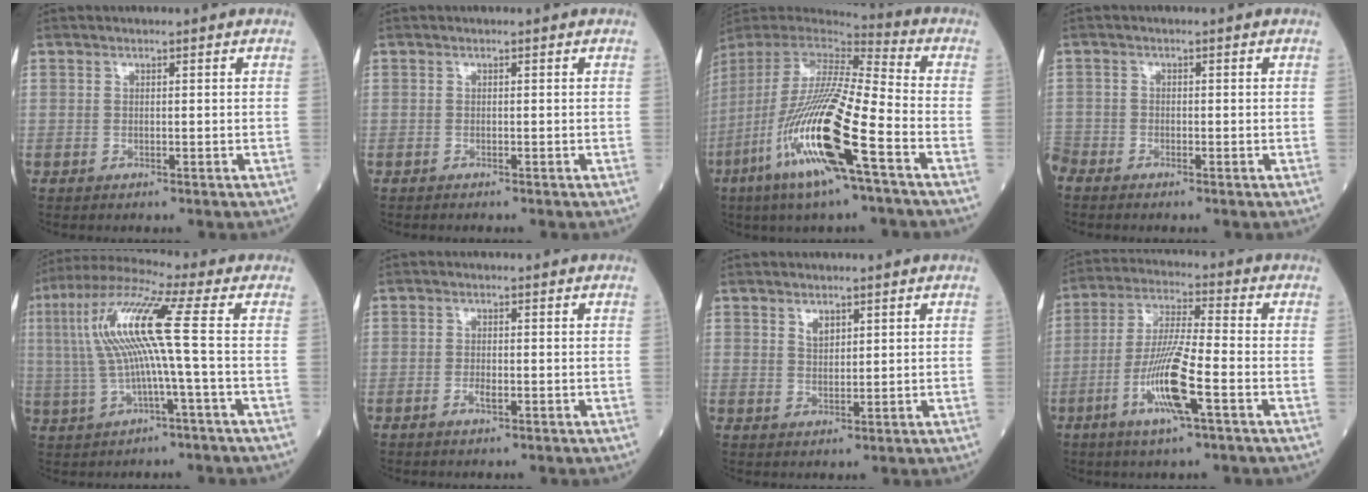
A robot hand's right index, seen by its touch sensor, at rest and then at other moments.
{"total": 0.8, "force": [-0.7, 0.0, 0.2], "torque": [0.000, 0.000, -0.012]}
{"total": 21.7, "force": [-9.1, 1.5, 19.7], "torque": [-0.434, -0.054, -0.181]}
{"total": 2.5, "force": [-2.2, 1.1, 0.2], "torque": [-0.008, -0.003, -0.044]}
{"total": 12.0, "force": [0.8, -0.6, 12.0], "torque": [-0.245, 0.024, 0.013]}
{"total": 1.5, "force": [-0.8, 0.5, 1.2], "torque": [-0.024, 0.001, -0.014]}
{"total": 2.0, "force": [1.3, 1.1, 1.0], "torque": [-0.020, 0.001, 0.031]}
{"total": 10.9, "force": [-4.2, 0.5, 10.1], "torque": [-0.203, -0.009, -0.081]}